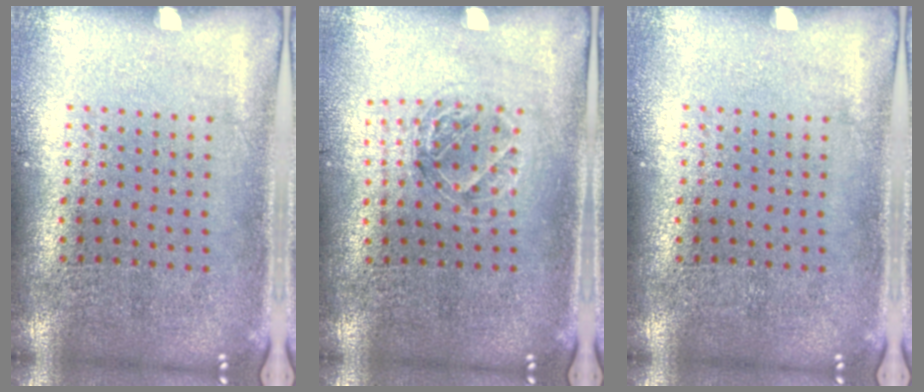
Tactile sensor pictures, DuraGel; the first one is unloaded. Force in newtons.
{"total": 1.1, "press": 1.1, "slide": 0.4}
{"total": 0.0}